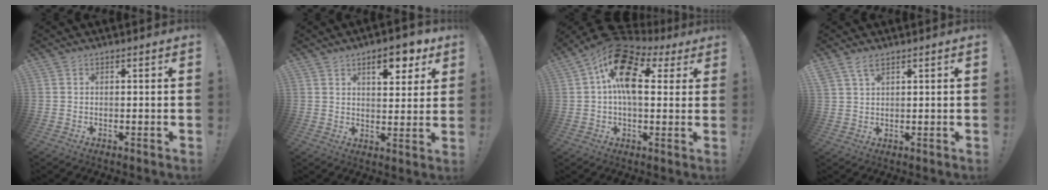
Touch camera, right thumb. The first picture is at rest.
{"total": 9.5, "force": [5.1, 4.1, 6.9], "torque": [-0.082, -0.022, 0.083]}
{"total": 17.0, "force": [5.3, 9.4, 13.2], "torque": [-0.236, -0.010, 0.091]}
{"total": 3.9, "force": [2.6, 1.7, 2.4], "torque": [-0.045, -0.009, 0.049]}